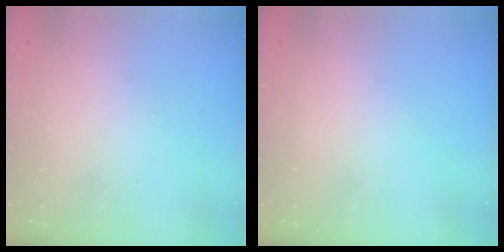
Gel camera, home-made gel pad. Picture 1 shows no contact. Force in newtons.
{"total": 0.0}